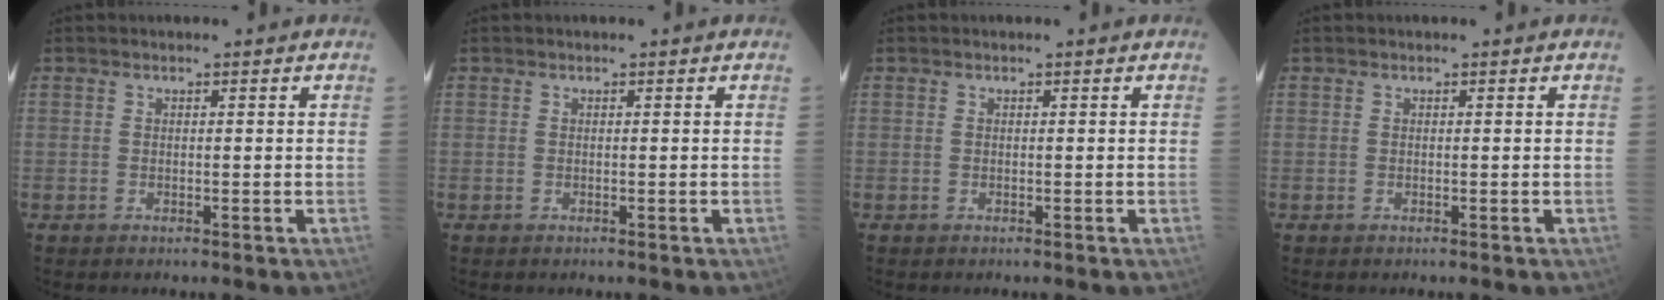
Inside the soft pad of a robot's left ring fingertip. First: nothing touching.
{"total": 0.0}
{"total": 0.0}
{"total": 0.0}